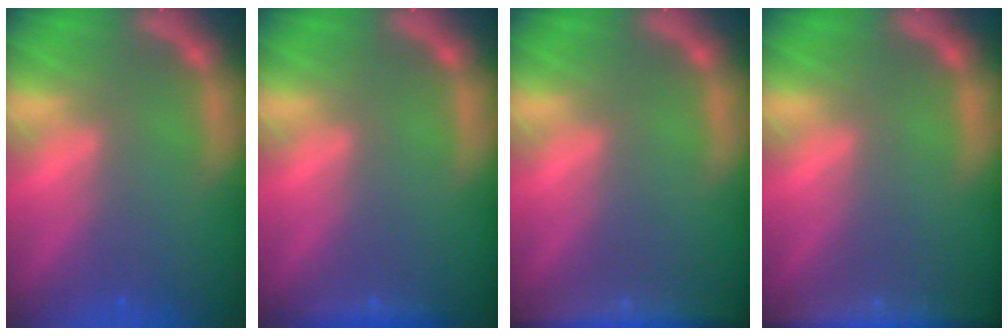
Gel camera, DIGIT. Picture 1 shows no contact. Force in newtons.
{"total": 1.4}
{"total": 5.5}
{"total": 6.0}